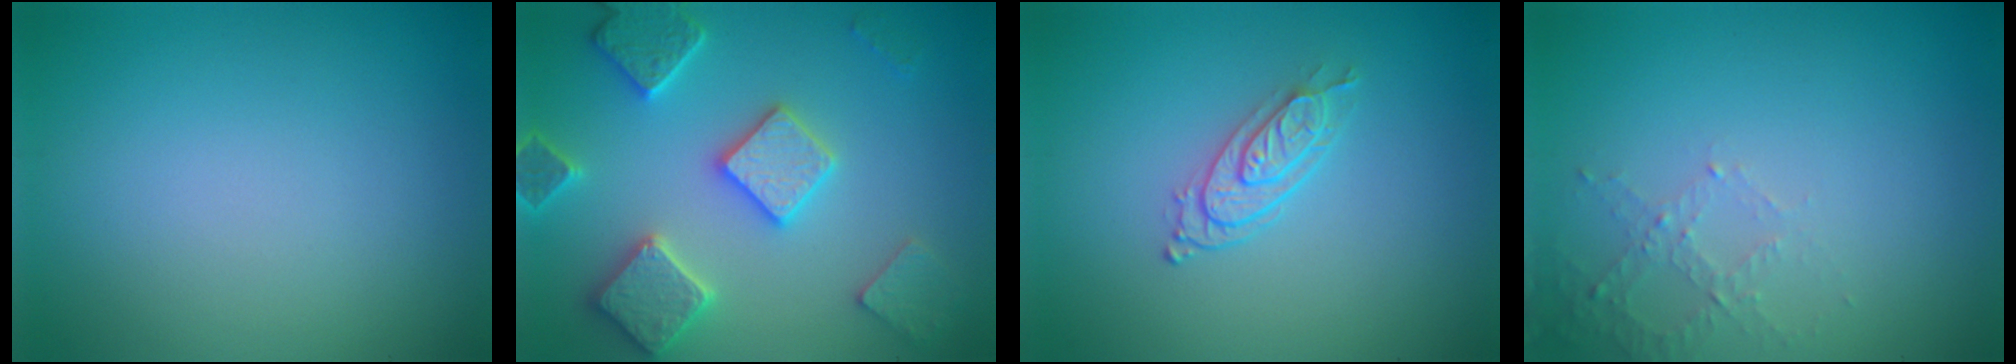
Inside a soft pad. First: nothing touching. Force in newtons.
{"total": 5.7, "press": 5.6, "slide": 1.1}
{"total": 2.8, "press": 2.2, "slide": 1.7}
{"total": 1.8, "press": 1.7, "slide": 0.5}